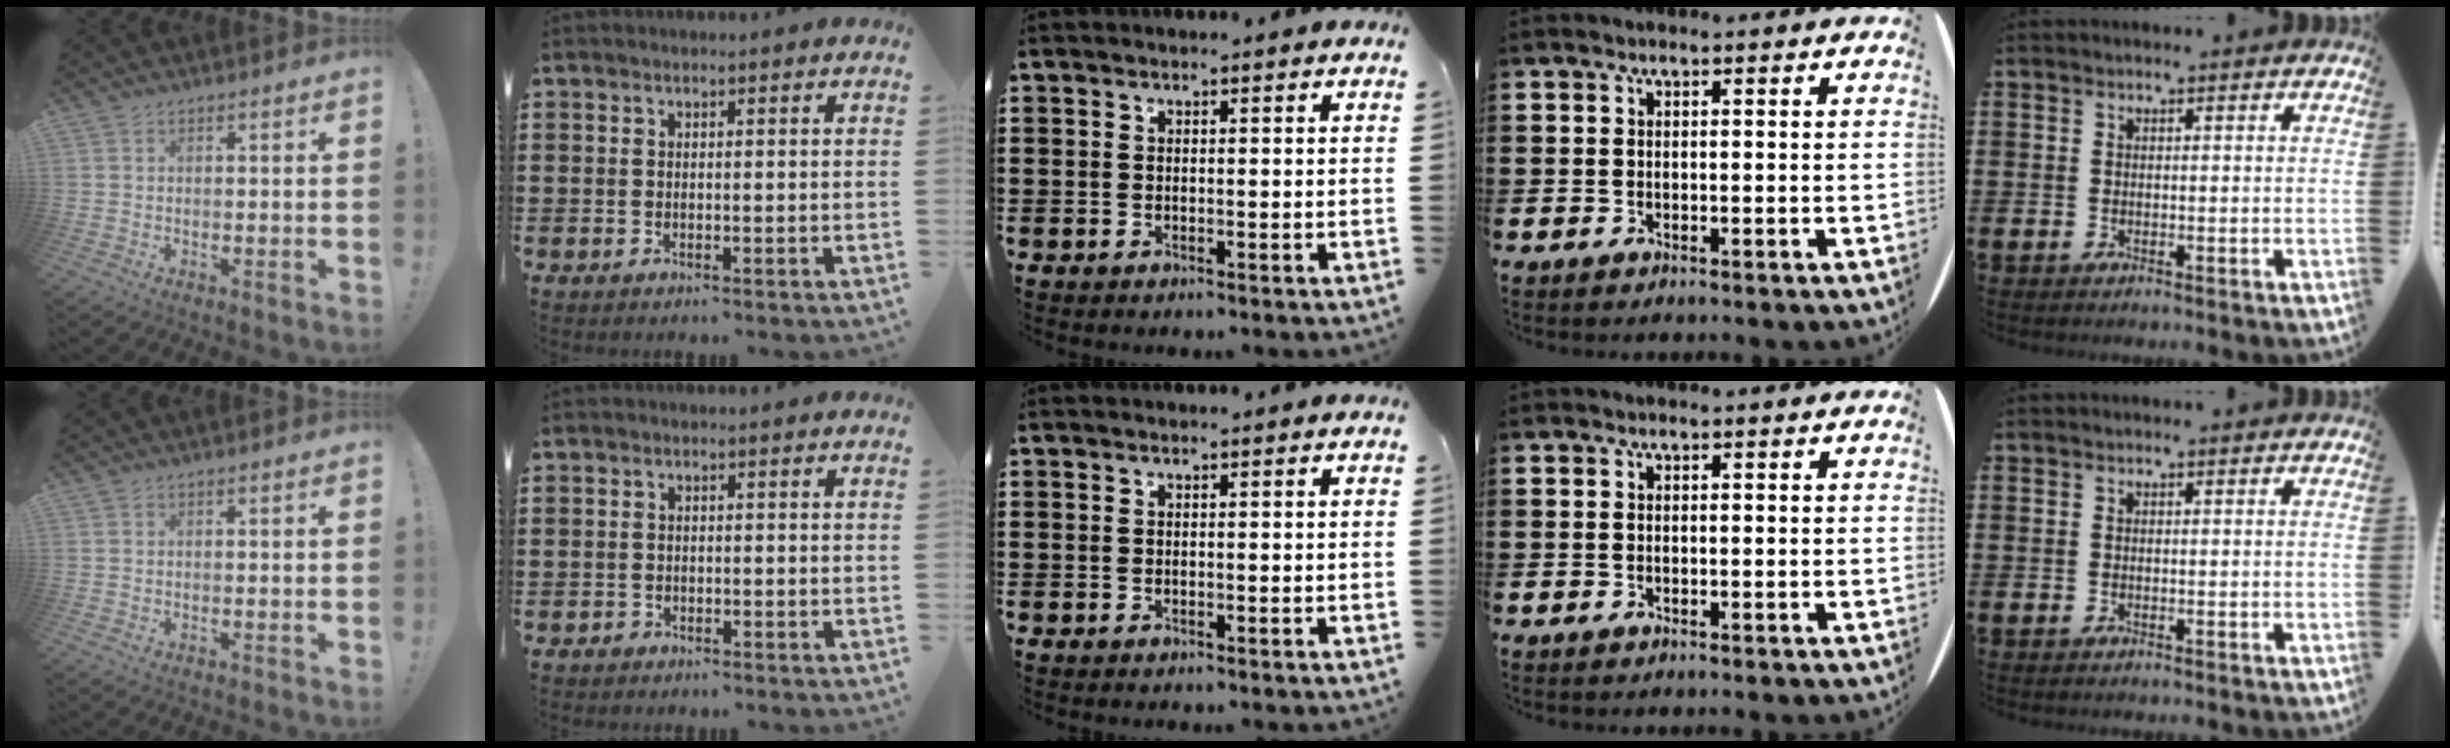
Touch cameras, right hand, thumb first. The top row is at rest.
{"index": {"total": 0.8, "force": [-0.7, 0.5, 0.0], "torque": [-0.003, 0.002, -0.016]}}